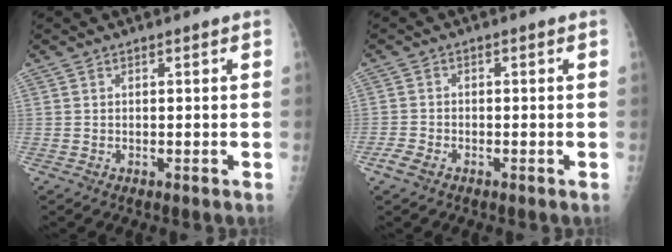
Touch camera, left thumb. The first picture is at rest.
{"total": 2.7, "force": [-2.0, 1.4, 1.2], "torque": [-0.035, 0.002, -0.037]}